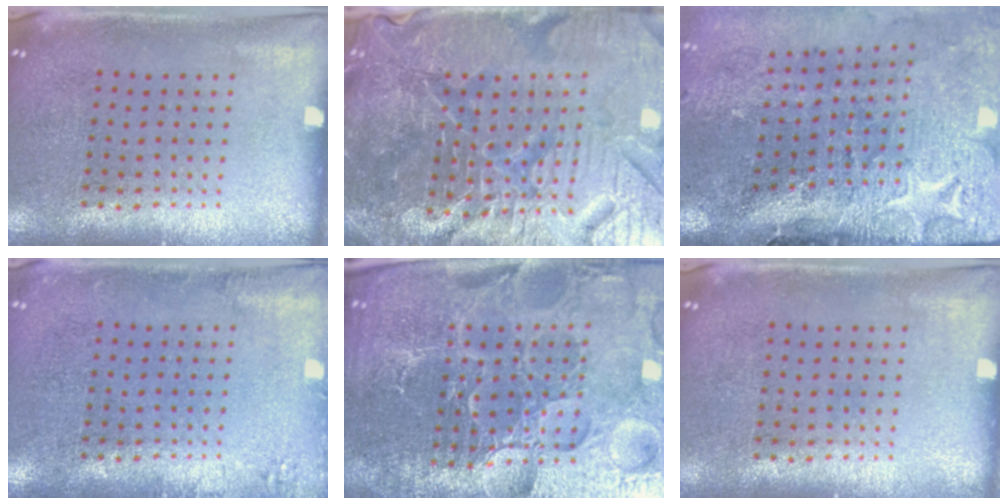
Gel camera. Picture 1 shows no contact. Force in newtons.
{"total": 6.4, "press": 5.8, "slide": 2.7}
{"total": 4.9, "press": 3.8, "slide": 3.0}
{"total": 1.3, "press": 1.2, "slide": 0.3}
{"total": 6.5, "press": 5.8, "slide": 3.0}
{"total": 0.0}